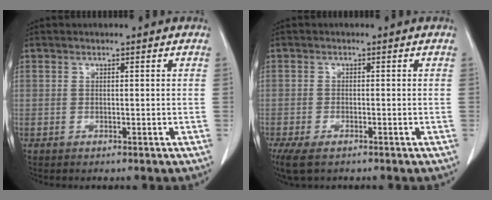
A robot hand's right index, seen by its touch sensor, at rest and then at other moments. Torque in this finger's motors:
{"motor_torque": [0.53, -0.52, 0.12, 0.06]}